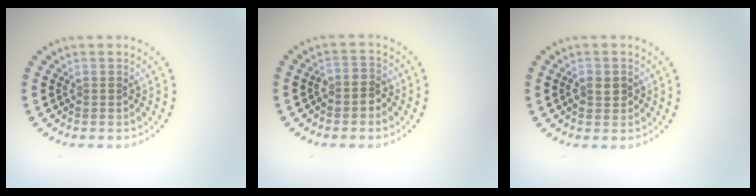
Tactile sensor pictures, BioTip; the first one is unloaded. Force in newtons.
{"total": 2.0, "press": 1.7, "slide": 0.9}
{"total": 1.8, "press": 1.8, "slide": 0.3}